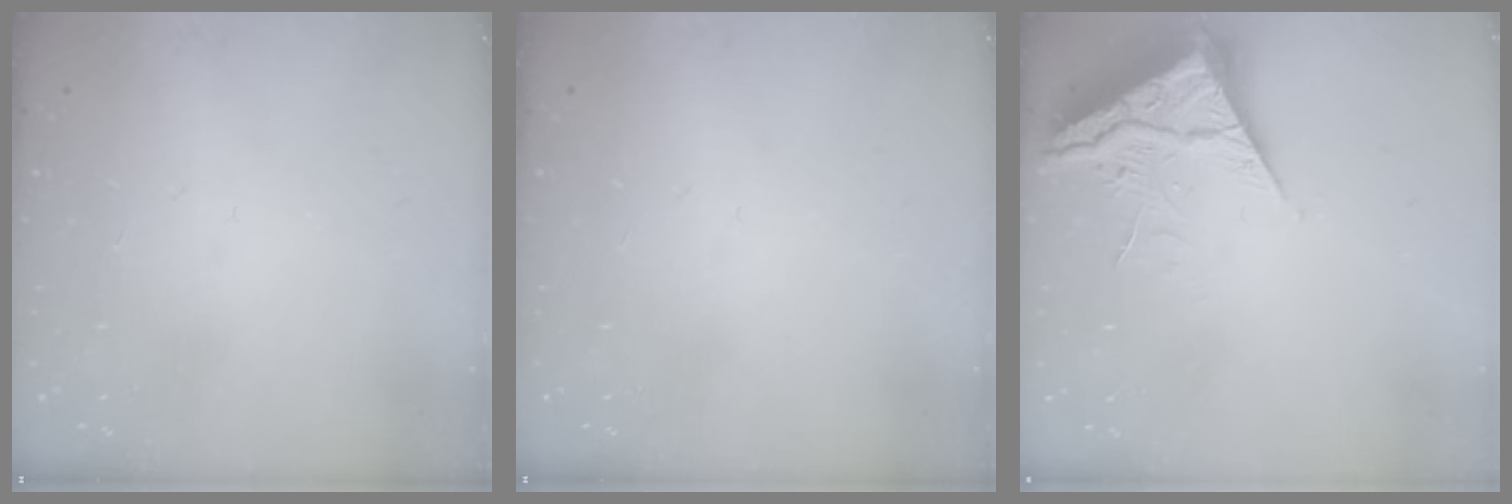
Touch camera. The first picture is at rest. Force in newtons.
{"total": 0.0}
{"total": 6.5, "press": 6.4, "slide": 0.7}